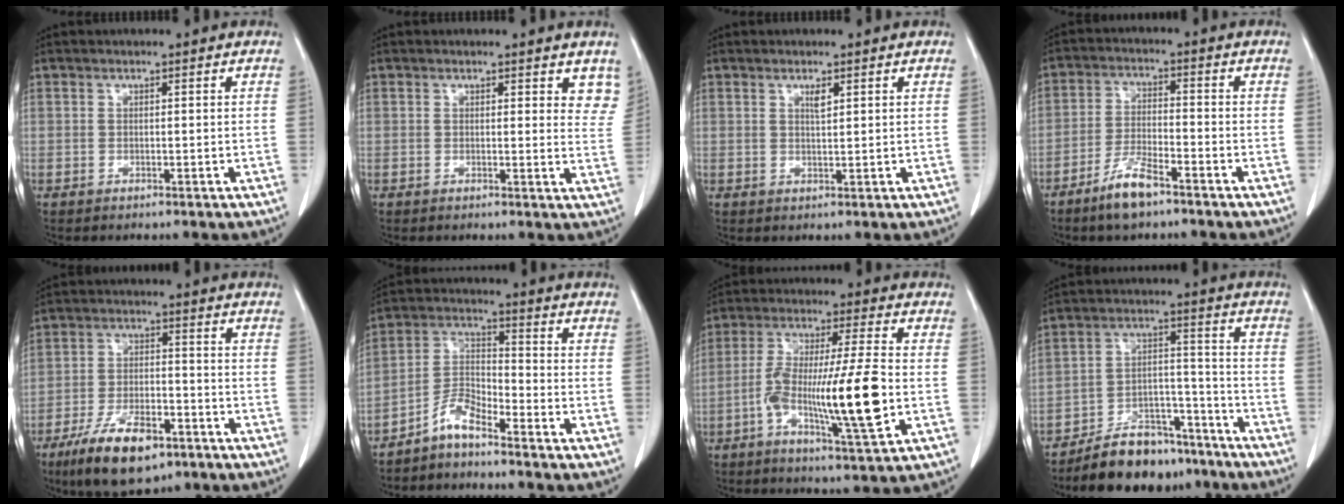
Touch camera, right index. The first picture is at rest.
{"total": 5.0, "force": [4.0, 1.8, 2.2], "torque": [-0.008, -0.017, 0.029]}
{"total": 1.4, "force": [0.8, 0.2, 1.1], "torque": [-0.022, -0.003, 0.015]}
{"total": 6.6, "force": [-4.8, 1.3, 4.3], "torque": [-0.092, -0.007, -0.092]}
{"total": 11.8, "force": [-7.4, 4.3, 8.1], "torque": [-0.152, -0.008, -0.126]}
{"total": 5.5, "force": [-4.5, 1.1, 2.8], "torque": [-0.063, 0.000, -0.095]}
{"total": 14.7, "force": [-3.3, 0.9, 14.3], "torque": [-0.260, -0.002, -0.057]}
{"total": 12.0, "force": [-10.2, 4.9, 3.8], "torque": [-0.048, 0.041, -0.167]}